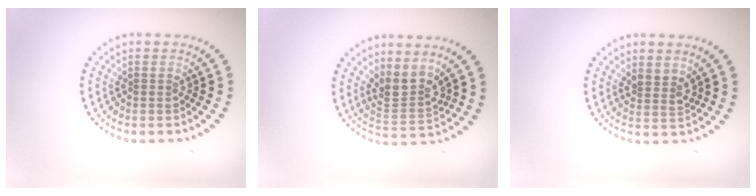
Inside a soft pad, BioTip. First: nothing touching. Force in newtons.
{"total": 3.0, "press": 2.3, "slide": 2.0}
{"total": 1.7, "press": 1.3, "slide": 1.2}